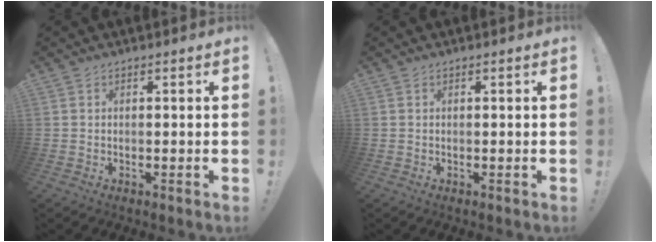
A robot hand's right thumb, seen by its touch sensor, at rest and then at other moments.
{"total": 0.0}